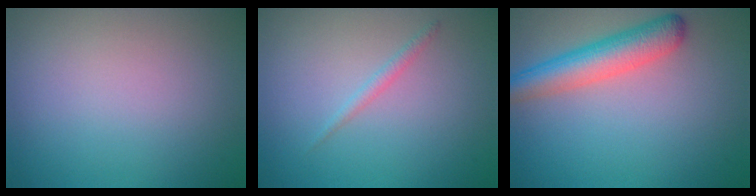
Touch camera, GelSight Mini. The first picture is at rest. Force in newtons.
{"total": 0.9, "press": 0.9, "slide": 0.1}
{"total": 4.6, "press": 4.6, "slide": 0.2}